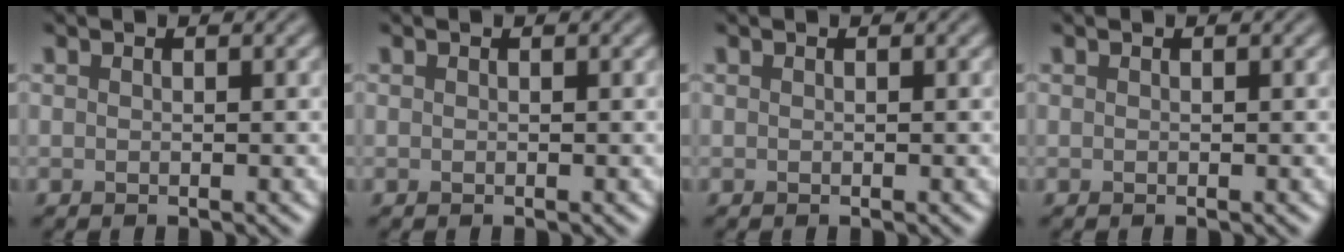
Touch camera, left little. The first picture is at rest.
{"total": 0.0}
{"total": 0.0}
{"total": 0.0}